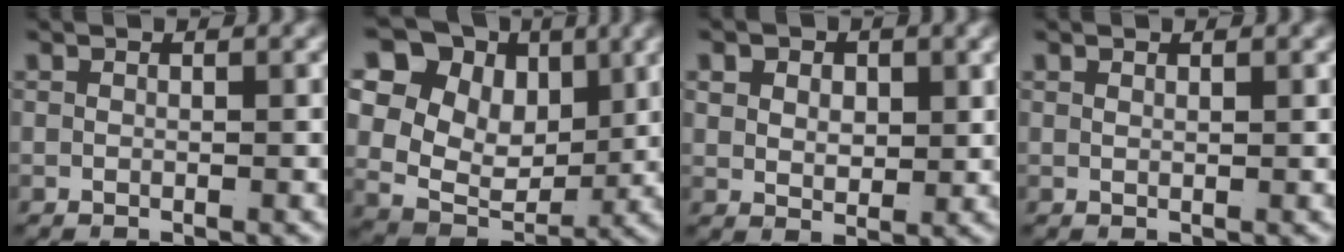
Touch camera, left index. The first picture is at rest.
{"total": 15.9, "force": [3.6, 12.6, 9.0], "torque": [-0.178, -0.016, 0.050]}
{"total": 3.1, "force": [1.0, 2.1, 1.9], "torque": [-0.038, -0.021, 0.032]}
{"total": 0.7, "force": [0.5, -0.6, 0.1], "torque": [0.000, -0.005, 0.014]}